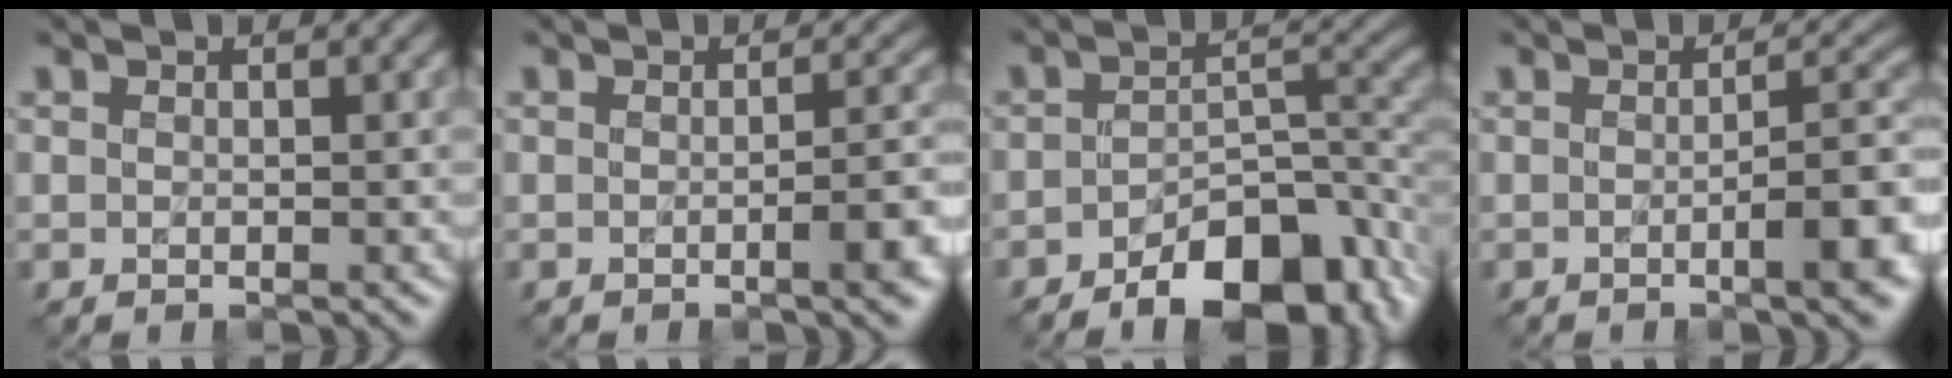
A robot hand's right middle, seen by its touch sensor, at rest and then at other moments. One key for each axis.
{"total": 3.2, "fx": -1.1, "fy": 0.6, "fz": 2.9, "tx": -0.041, "ty": 0.006, "tz": -0.018}
{"total": 9.3, "fx": -5.5, "fy": 4.0, "fz": 6.4, "tx": -0.087, "ty": 0.001, "tz": -0.085}
{"total": 4.9, "fx": -1.5, "fy": 1.0, "fz": 4.6, "tx": -0.066, "ty": 0.008, "tz": -0.024}